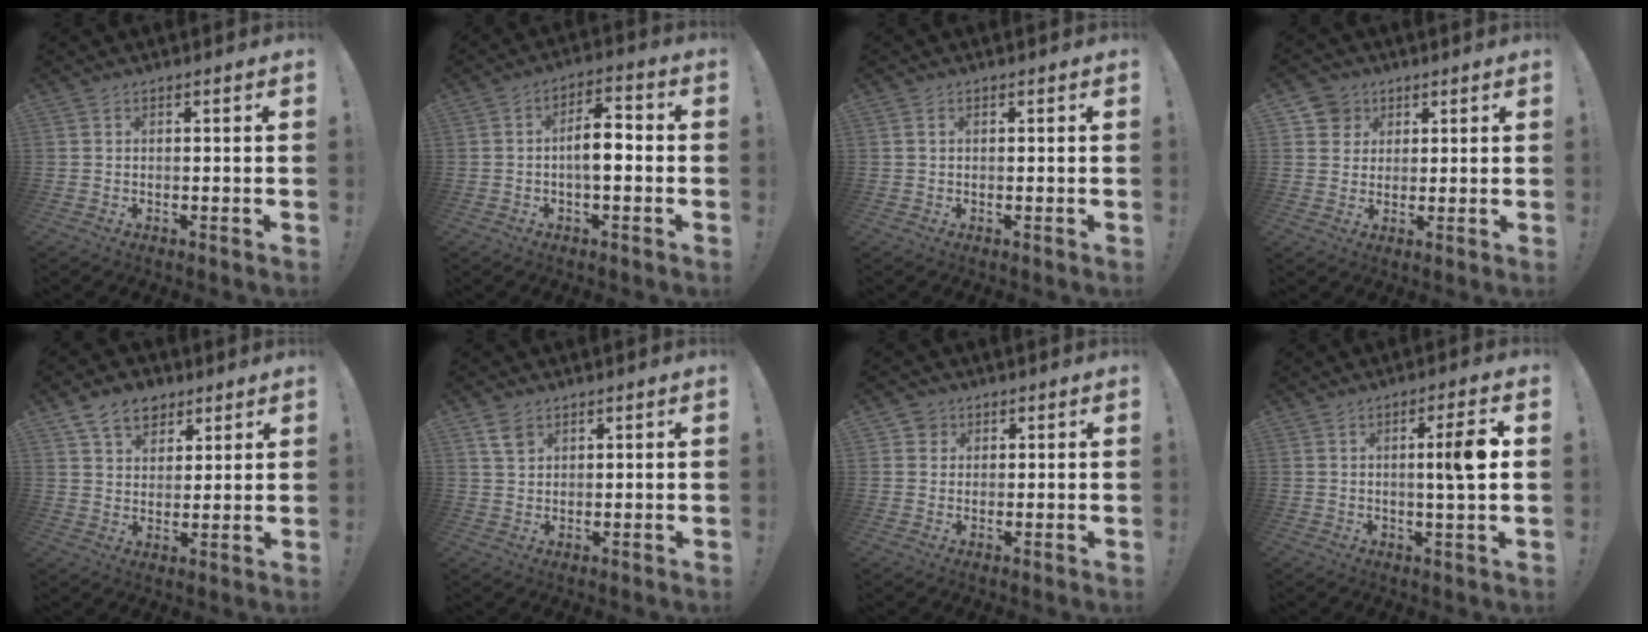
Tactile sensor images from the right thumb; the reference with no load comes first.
{"total": 8.2, "force": [-1.1, 3.6, 7.3], "torque": [-0.120, 0.010, -0.023]}
{"total": 0.6, "force": [0.2, 0.4, 0.5], "torque": [-0.010, 0.002, 0.003]}
{"total": 6.4, "force": [3.0, 5.6, 0.9], "torque": [-0.009, -0.018, 0.058]}
{"total": 10.2, "force": [6.2, 7.1, 3.9], "torque": [-0.060, -0.027, 0.120]}
{"total": 4.9, "force": [3.0, 3.3, 2.2], "torque": [-0.028, -0.011, 0.056]}
{"total": 3.2, "force": [1.5, 2.8, 0.6], "torque": [-0.004, -0.004, 0.026]}
{"total": 8.0, "force": [1.1, -0.2, 7.9], "torque": [-0.122, -0.006, 0.007]}